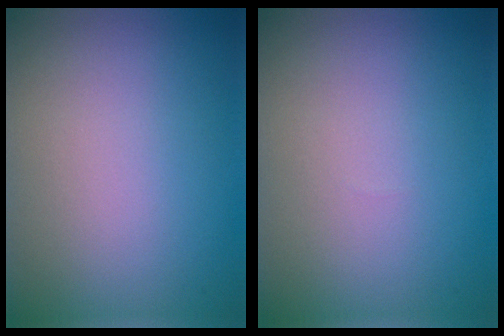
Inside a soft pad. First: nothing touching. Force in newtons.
{"total": 0.0}